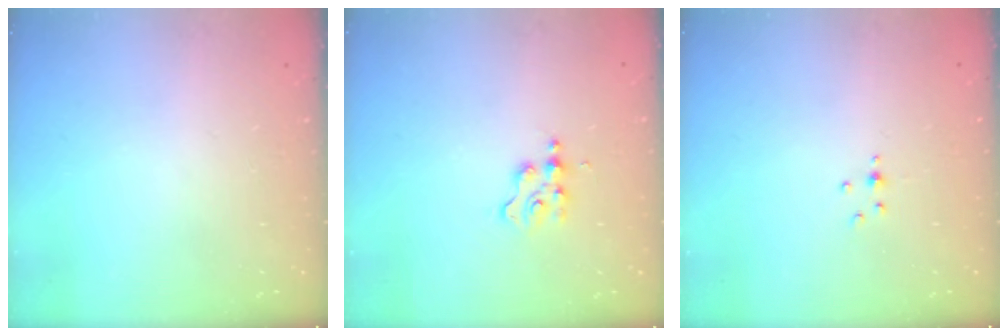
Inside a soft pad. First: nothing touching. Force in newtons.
{"total": 3.1, "press": 3.1, "slide": 0.4}
{"total": 3.2, "press": 2.8, "slide": 1.6}